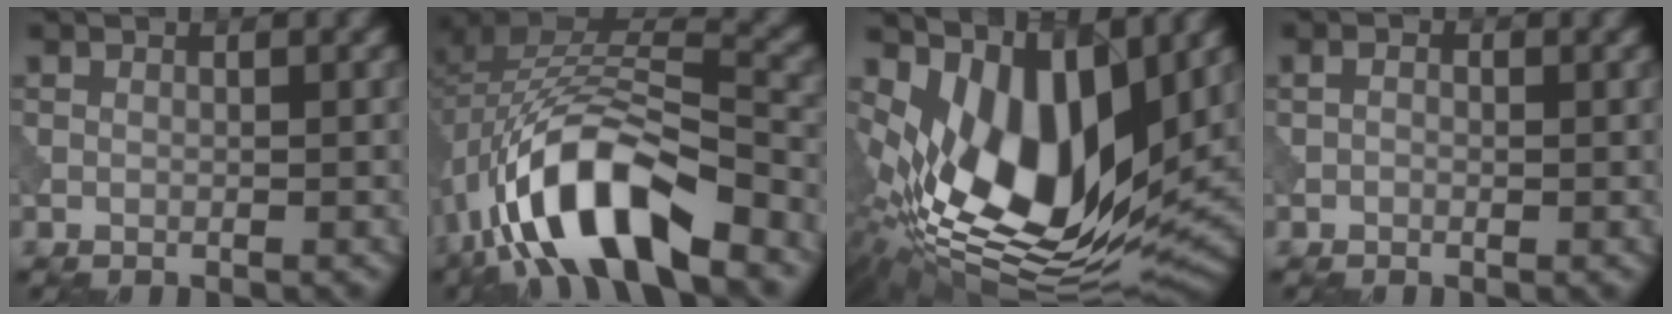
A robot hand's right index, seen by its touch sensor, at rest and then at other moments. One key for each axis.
{"total": 12.8, "fx": -6.6, "fy": 5.2, "fz": 9.6, "tx": -0.177, "ty": 0.008, "tz": -0.125}
{"total": 14.3, "fx": 3.1, "fy": 7.5, "fz": 11.7, "tx": -0.210, "ty": -0.008, "tz": 0.051}
{"total": 1.2, "fx": 0.2, "fy": 0.8, "fz": 0.9, "tx": -0.012, "ty": -0.003, "tz": -0.003}